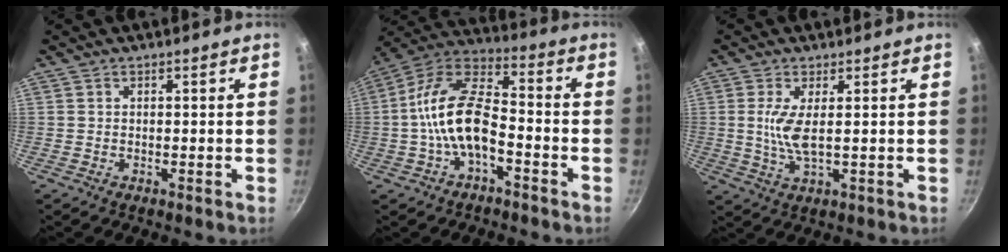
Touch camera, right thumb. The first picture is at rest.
{"total": 14.1, "force": [-4.0, 7.2, 11.5], "torque": [-0.205, 0.053, -0.088]}
{"total": 5.6, "force": [0.7, 1.5, 5.3], "torque": [-0.118, -0.007, 0.017]}